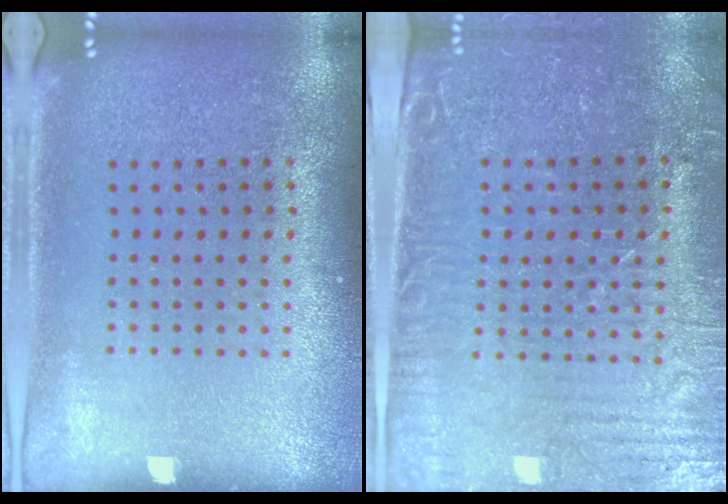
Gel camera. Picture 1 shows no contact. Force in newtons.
{"total": 3.5, "press": 3.3, "slide": 1.3}